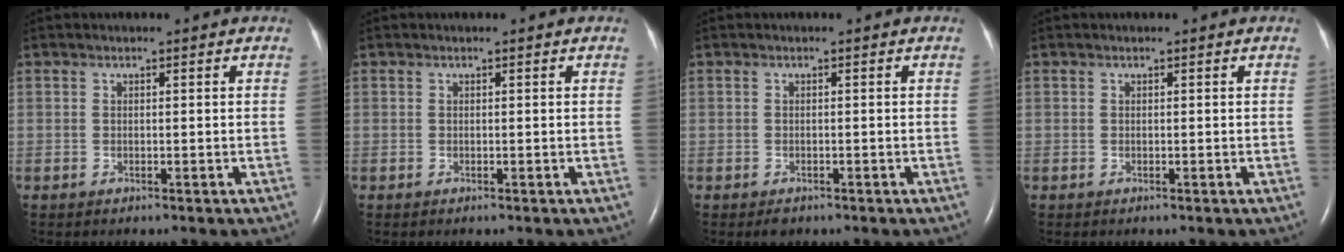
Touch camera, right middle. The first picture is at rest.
{"total": 0.0}
{"total": 1.1, "force": [-0.8, 0.6, 0.5], "torque": [-0.012, -0.001, -0.008]}
{"total": 0.0}